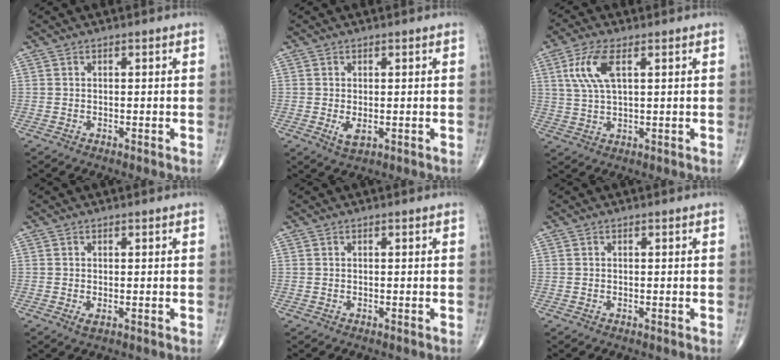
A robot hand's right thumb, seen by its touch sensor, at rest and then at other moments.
{"total": 2.4, "force": [-0.4, 1.2, 2.1], "torque": [-0.036, -0.007, -0.001]}
{"total": 7.5, "force": [2.6, 2.9, 6.4], "torque": [-0.148, 0.000, 0.055]}
{"total": 1.0, "force": [-0.3, 0.4, 0.9], "torque": [-0.017, -0.005, -0.004]}
{"total": 0.0}
{"total": 0.0}